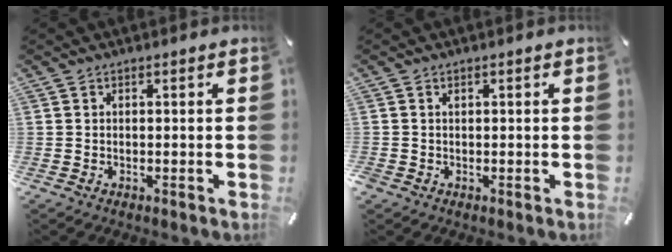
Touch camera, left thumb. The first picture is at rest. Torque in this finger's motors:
{"motor_torque": [-0.06, 0.02, 0.11, 0.12, 0.09]}